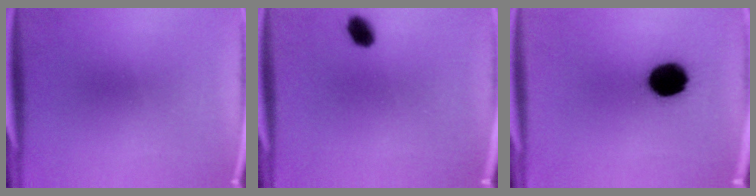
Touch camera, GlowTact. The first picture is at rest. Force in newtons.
{"total": 3.8}
{"total": 12.6}